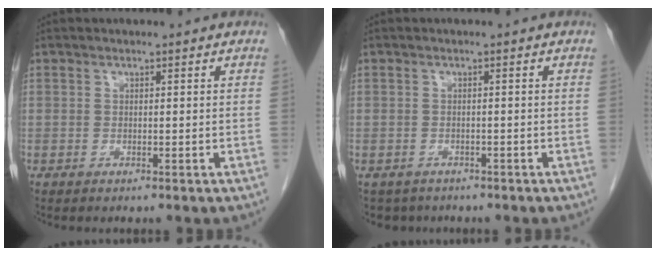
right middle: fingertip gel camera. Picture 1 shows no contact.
{"total": 4.1, "force": [-3.2, 2.5, 0.4], "torque": [-0.007, -0.001, -0.046]}